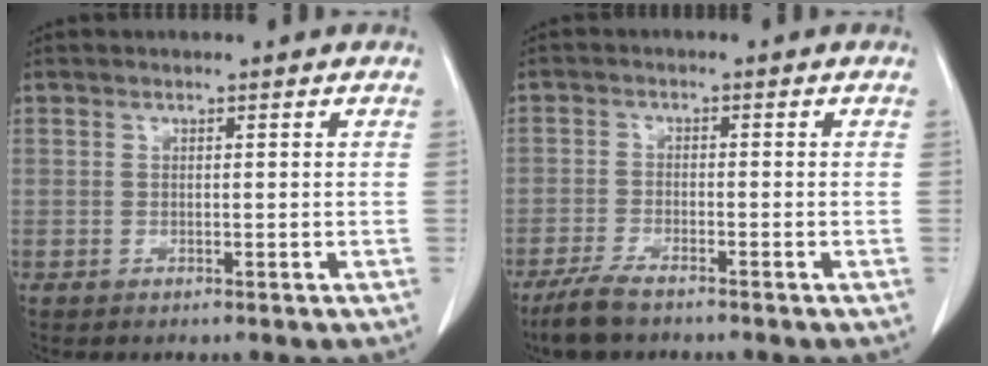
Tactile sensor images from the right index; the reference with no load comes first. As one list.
[{"total": 4.6, "force": [-3.7, 0.9, 2.6], "torque": [-0.064, -0.011, -0.069]}]